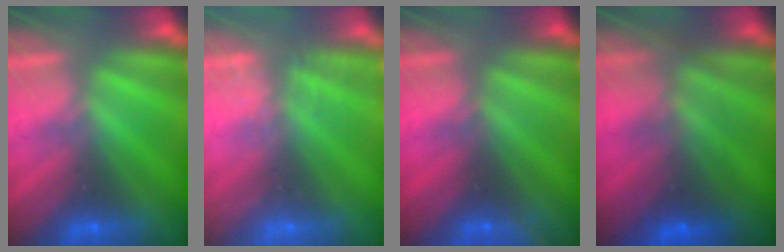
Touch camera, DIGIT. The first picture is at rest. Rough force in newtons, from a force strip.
{"total": 2.5}
{"total": 2.4}
{"total": 7.4}